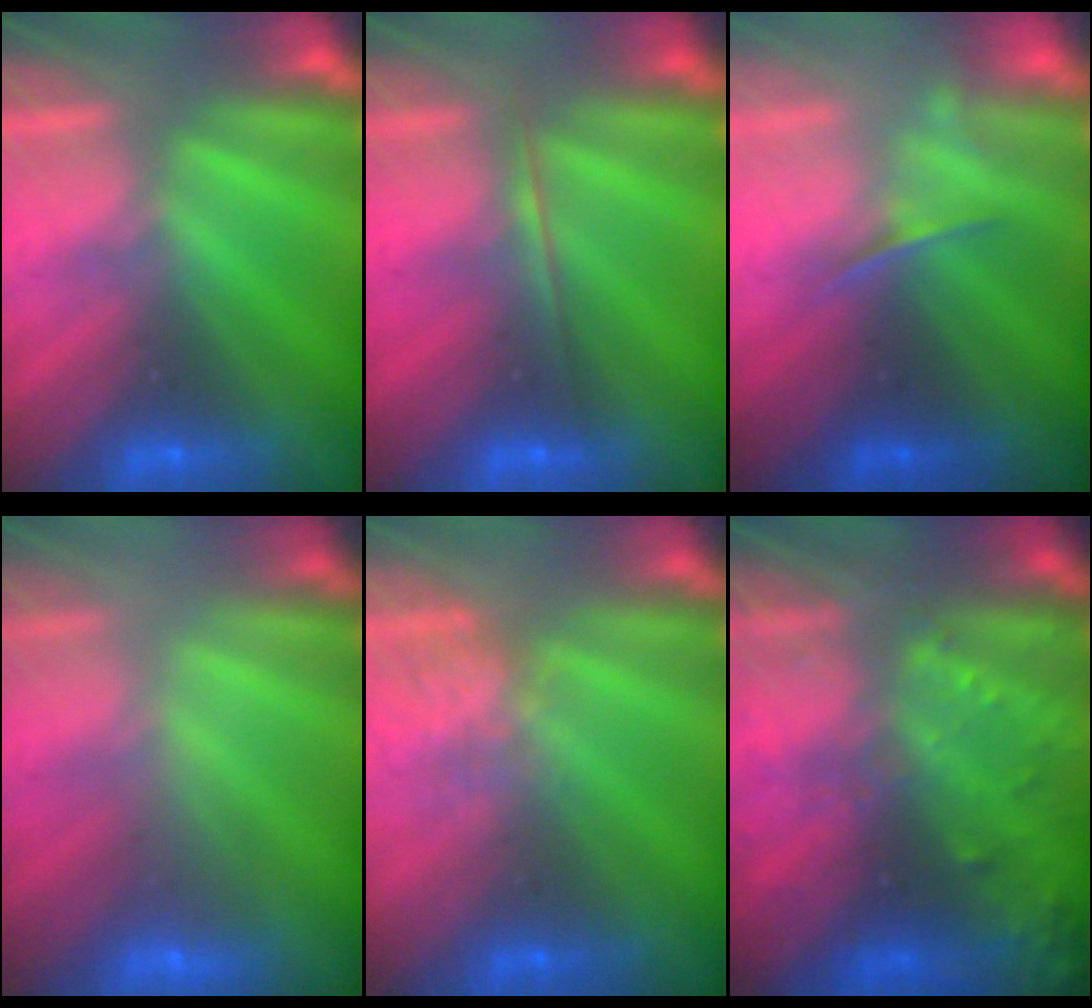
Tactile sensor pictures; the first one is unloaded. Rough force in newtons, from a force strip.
{"total": 1.8}
{"total": 1.9}
{"total": 2.2}
{"total": 2.5}
{"total": 8.4}